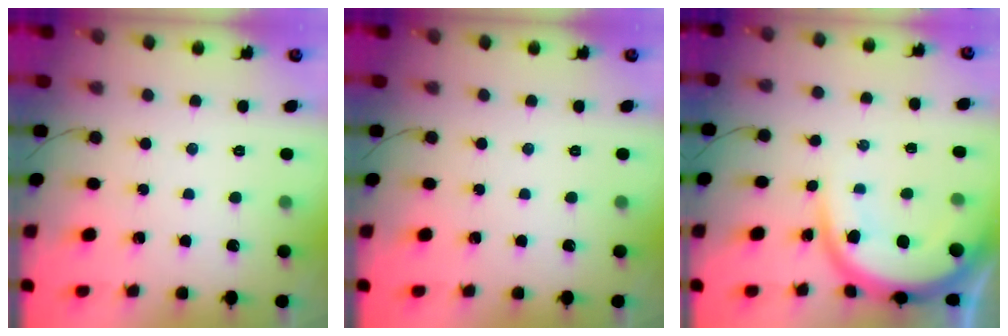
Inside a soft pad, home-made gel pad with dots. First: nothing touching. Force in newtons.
{"total": 0.0}
{"total": 11.3, "press": 11.2, "slide": 1.2}